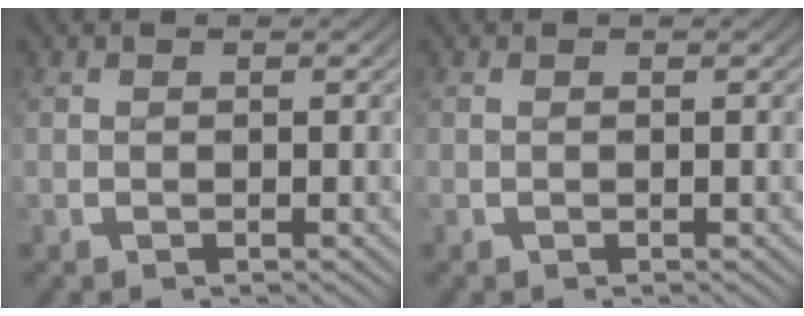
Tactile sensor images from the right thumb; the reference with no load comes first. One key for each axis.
{"total": 0.0}